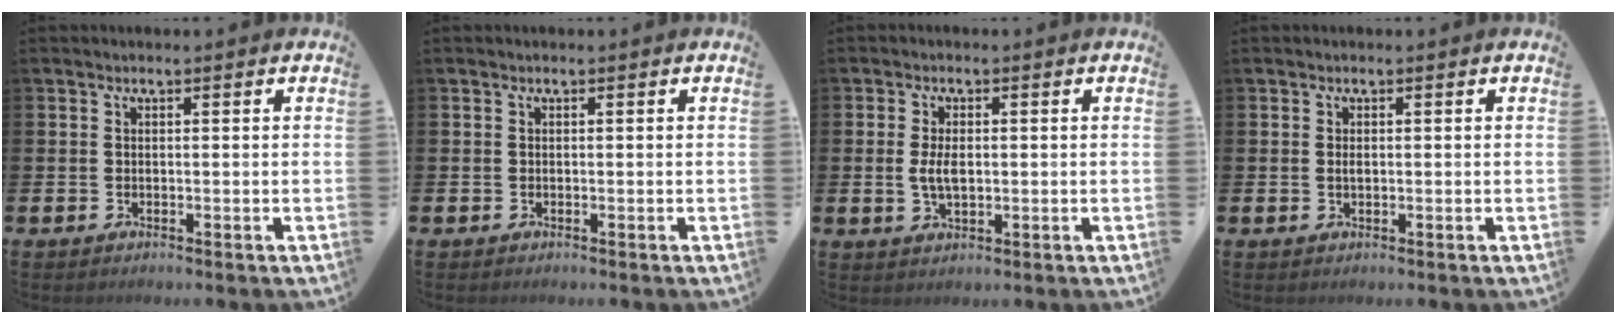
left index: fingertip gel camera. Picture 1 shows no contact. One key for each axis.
{"total": 0.0}
{"total": 3.6, "fx": 0.1, "fy": 1.8, "fz": 3.1, "tx": -0.046, "ty": 0.000, "tz": -0.002}
{"total": 0.5, "fx": 0.1, "fy": 0.3, "fz": 0.4, "tx": -0.003, "ty": -0.002, "tz": -0.001}